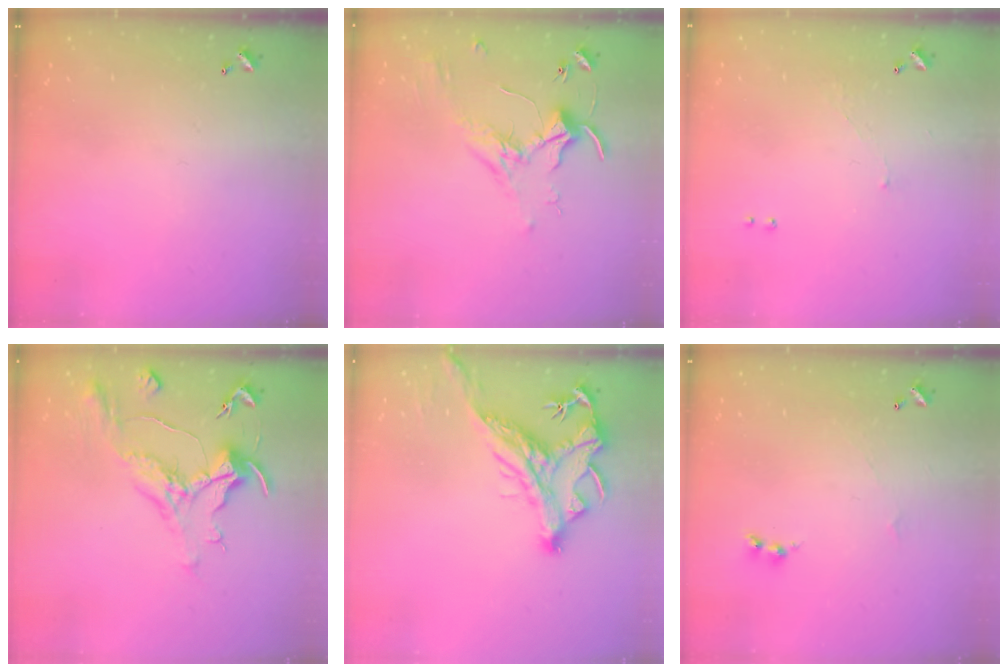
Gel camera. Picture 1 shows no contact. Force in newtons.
{"total": 1.6, "press": 1.6, "slide": 0.4}
{"total": 1.3, "press": 1.2, "slide": 0.5}
{"total": 1.6, "press": 1.5, "slide": 0.6}
{"total": 2.9, "press": 2.5, "slide": 1.4}
{"total": 1.7, "press": 1.6, "slide": 0.6}